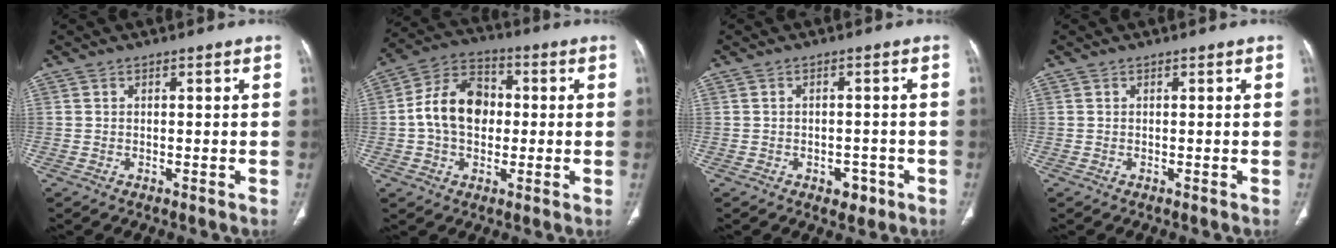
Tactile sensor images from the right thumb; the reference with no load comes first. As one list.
[{"total": 12.7, "force": [0.2, 9.1, 8.8], "torque": [-0.136, 0.027, -0.006]}, {"total": 3.3, "force": [-1.6, 2.3, 1.7], "torque": [-0.008, 0.009, -0.017]}, {"total": 0.0}]